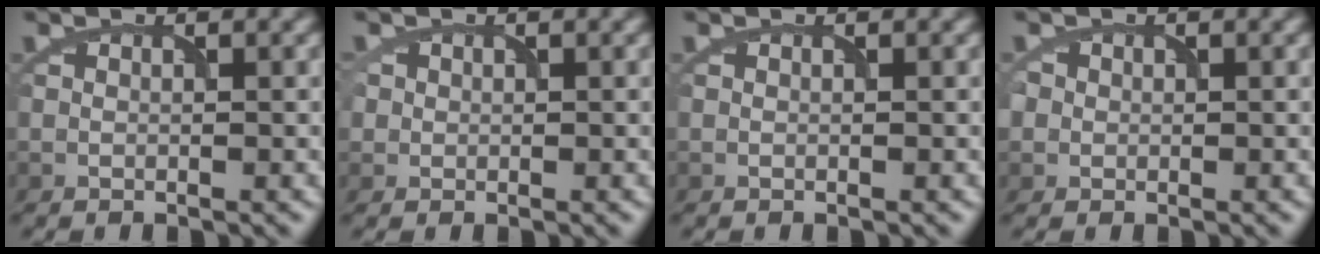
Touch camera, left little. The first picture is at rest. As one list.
[{"total": 1.0, "force": [0.3, 1.0, -0.1], "torque": [0.007, 0.001, 0.005]}, {"total": 0.0}, {"total": 1.2, "force": [0.1, 1.2, -0.1], "torque": [0.002, 0.003, 0.003]}]